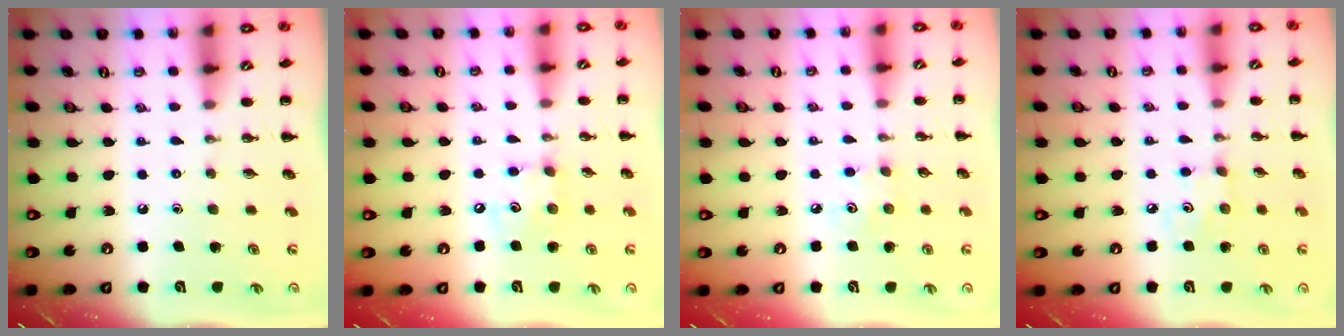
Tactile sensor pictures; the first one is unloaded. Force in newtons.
{"total": 6.0, "press": 5.9, "slide": 0.8}
{"total": 3.3, "press": 3.2, "slide": 0.8}
{"total": 3.0, "press": 2.8, "slide": 0.9}